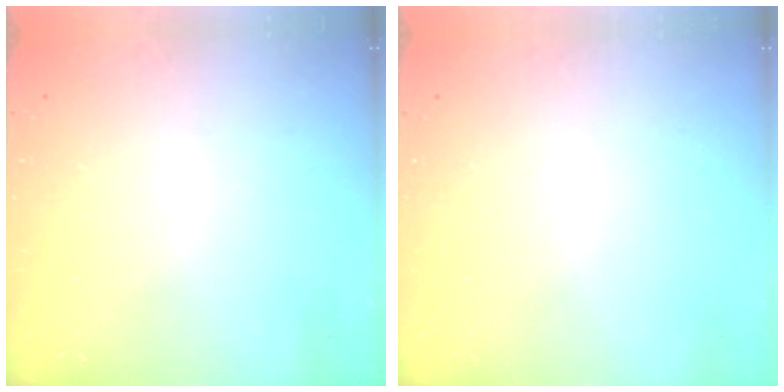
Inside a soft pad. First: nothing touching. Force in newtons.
{"total": 0.0}